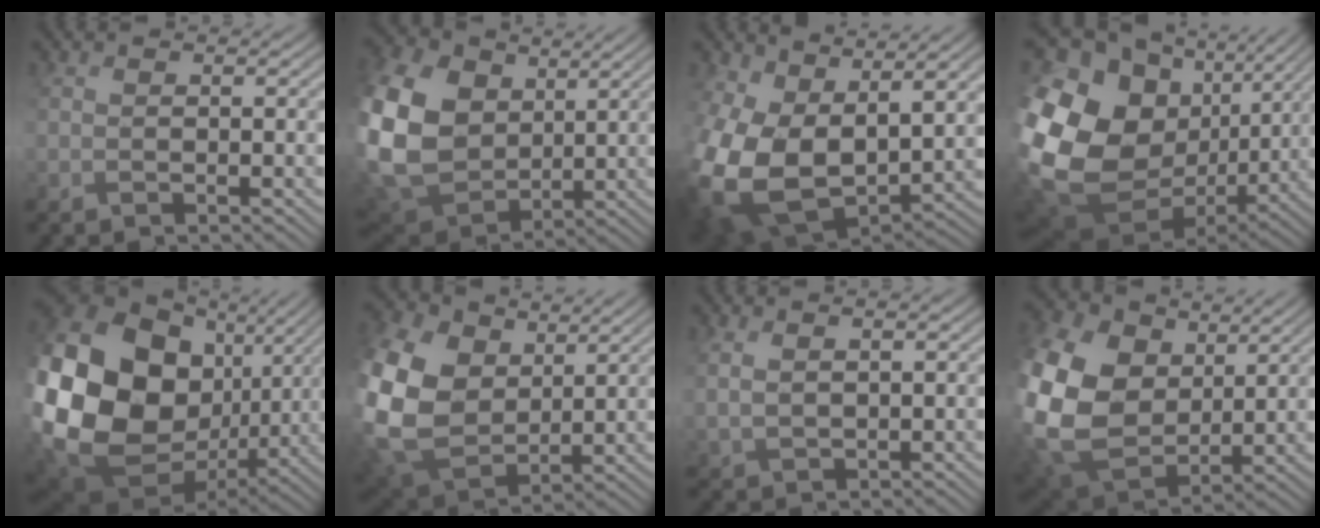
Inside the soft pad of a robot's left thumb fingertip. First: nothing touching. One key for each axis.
{"total": 16.3, "fx": 4.2, "fy": 12.7, "fz": 9.2, "tx": -0.289, "ty": 0.017, "tz": 0.087}
{"total": 16.9, "fx": 1.0, "fy": 11.8, "fz": 12.0, "tx": -0.301, "ty": -0.047, "tz": 0.048}
{"total": 20.9, "fx": 1.0, "fy": 16.9, "fz": 12.3, "tx": -0.326, "ty": -0.004, "tz": 0.046}
{"total": 24.3, "fx": 2.8, "fy": 19.6, "fz": 14.1, "tx": -0.404, "ty": -0.010, "tz": 0.062}
{"total": 15.1, "fx": 4.3, "fy": 11.3, "fz": 9.1, "tx": -0.286, "ty": 0.011, "tz": 0.092}
{"total": 2.1, "fx": 1.9, "fy": 0.6, "fz": 0.7, "tx": -0.018, "ty": 0.008, "tz": 0.041}
{"total": 16.5, "fx": 4.1, "fy": 12.6, "fz": 9.9, "tx": -0.300, "ty": 0.010, "tz": 0.086}